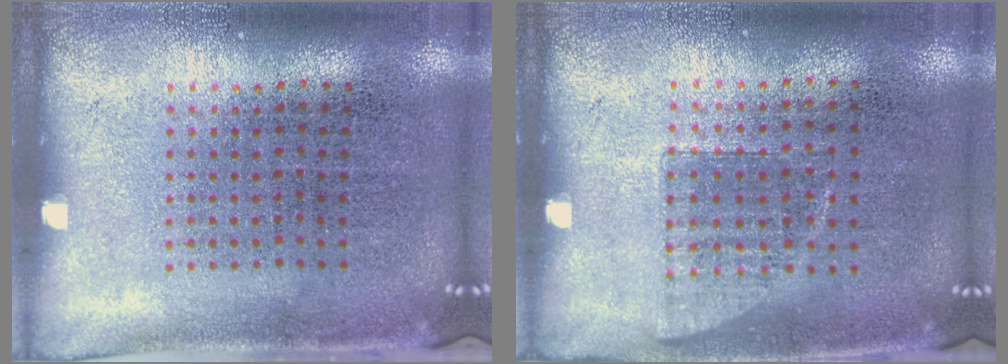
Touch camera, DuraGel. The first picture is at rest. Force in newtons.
{"total": 0.7, "press": 0.7, "slide": 0.2}